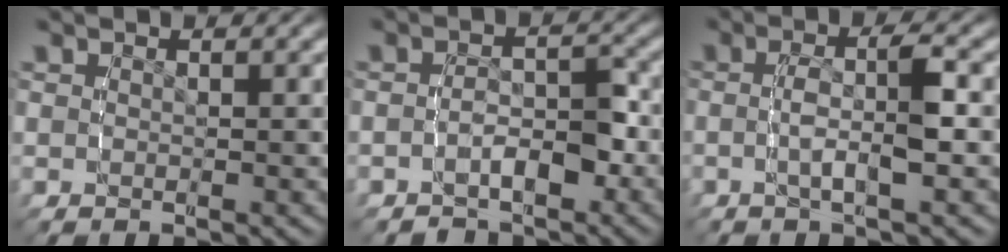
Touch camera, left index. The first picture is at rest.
{"total": 2.9, "force": [-2.2, 1.6, 1.0], "torque": [-0.033, -0.002, -0.037]}
{"total": 3.1, "force": [-0.8, 0.0, 2.9], "torque": [-0.063, 0.001, -0.012]}